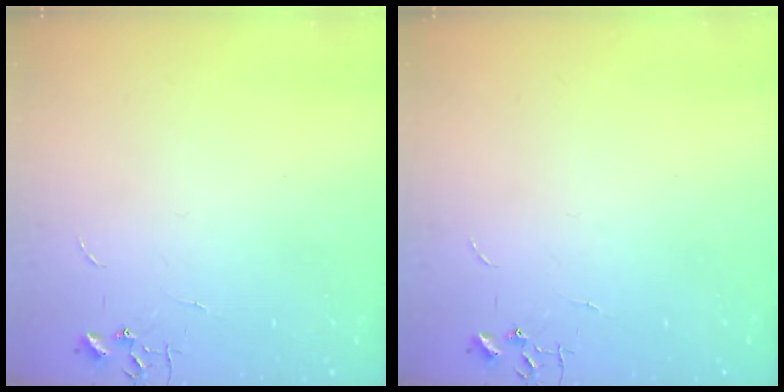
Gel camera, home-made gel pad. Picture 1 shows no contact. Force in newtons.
{"total": 0.0}